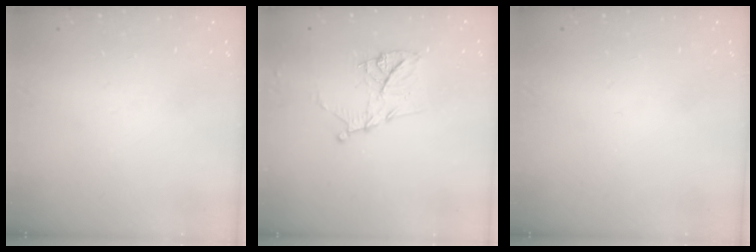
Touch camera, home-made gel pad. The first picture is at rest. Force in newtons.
{"total": 11.8, "press": 11.8, "slide": 0.5}
{"total": 0.0}